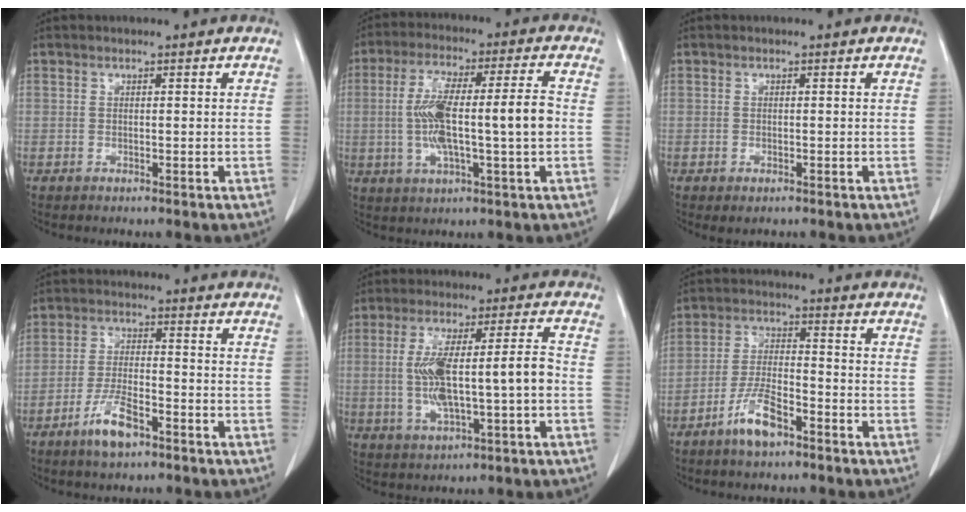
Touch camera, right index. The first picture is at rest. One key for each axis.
{"total": 13.0, "fx": -0.6, "fy": 1.3, "fz": 12.9, "tx": -0.243, "ty": 0.016, "tz": -0.010}
{"total": 1.0, "fx": -0.6, "fy": 0.5, "fz": 0.7, "tx": -0.009, "ty": -0.001, "tz": -0.004}
{"total": 6.5, "fx": -4.1, "fy": 1.6, "fz": 4.7, "tx": -0.095, "ty": -0.003, "tz": -0.077}
{"total": 11.9, "fx": -1.0, "fy": 2.0, "fz": 11.7, "tx": -0.226, "ty": 0.021, "tz": -0.010}
{"total": 6.9, "fx": -4.6, "fy": 1.7, "fz": 4.9, "tx": -0.102, "ty": -0.001, "tz": -0.088}